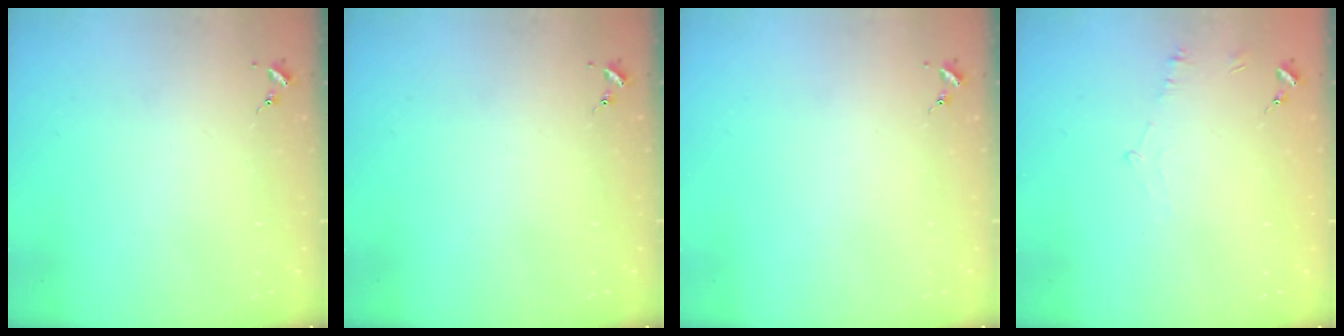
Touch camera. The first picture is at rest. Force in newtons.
{"total": 0.0}
{"total": 0.0}
{"total": 4.5, "press": 4.2, "slide": 1.4}